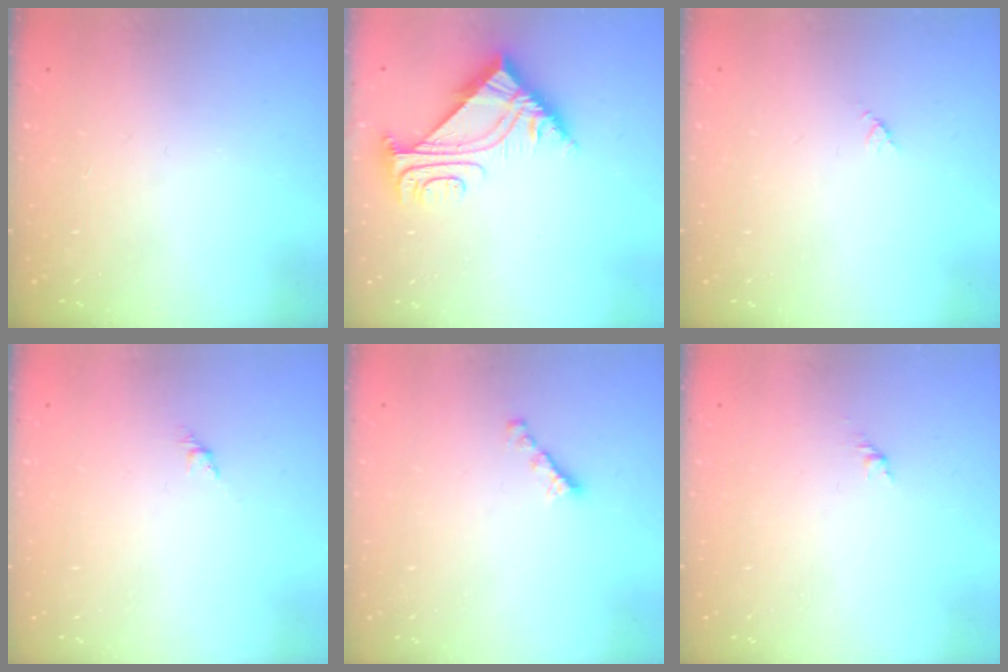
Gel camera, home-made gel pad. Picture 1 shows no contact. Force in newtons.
{"total": 7.0, "press": 7.0, "slide": 0.7}
{"total": 2.9, "press": 2.9, "slide": 0.3}
{"total": 3.0, "press": 2.9, "slide": 0.7}
{"total": 2.7, "press": 2.7, "slide": 0.2}
{"total": 1.7, "press": 1.6, "slide": 0.7}